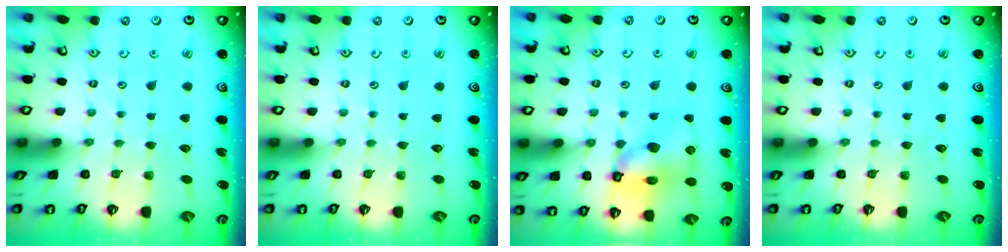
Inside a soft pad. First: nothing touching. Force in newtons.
{"total": 0.0}
{"total": 11.8, "press": 11.6, "slide": 1.8}
{"total": 0.0}